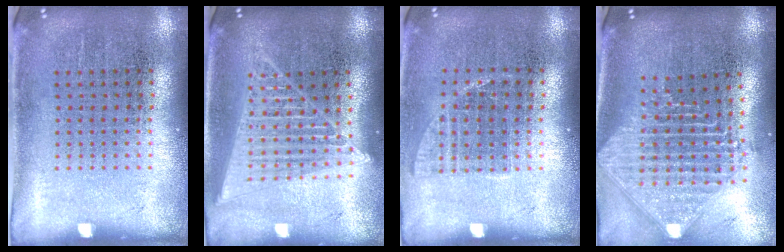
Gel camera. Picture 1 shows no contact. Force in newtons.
{"total": 1.8, "press": 1.6, "slide": 0.8}
{"total": 1.0, "press": 0.8, "slide": 0.5}
{"total": 2.4, "press": 1.9, "slide": 1.5}